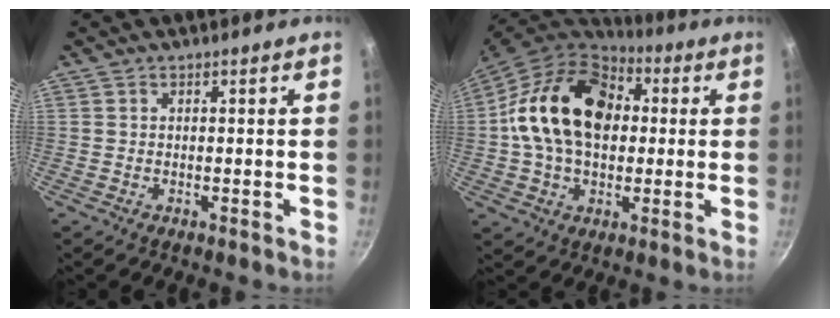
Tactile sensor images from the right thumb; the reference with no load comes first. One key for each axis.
{"total": 21.8, "fx": 2.6, "fy": 15.3, "fz": 15.3, "tx": -0.245, "ty": 0.031, "tz": 0.031}